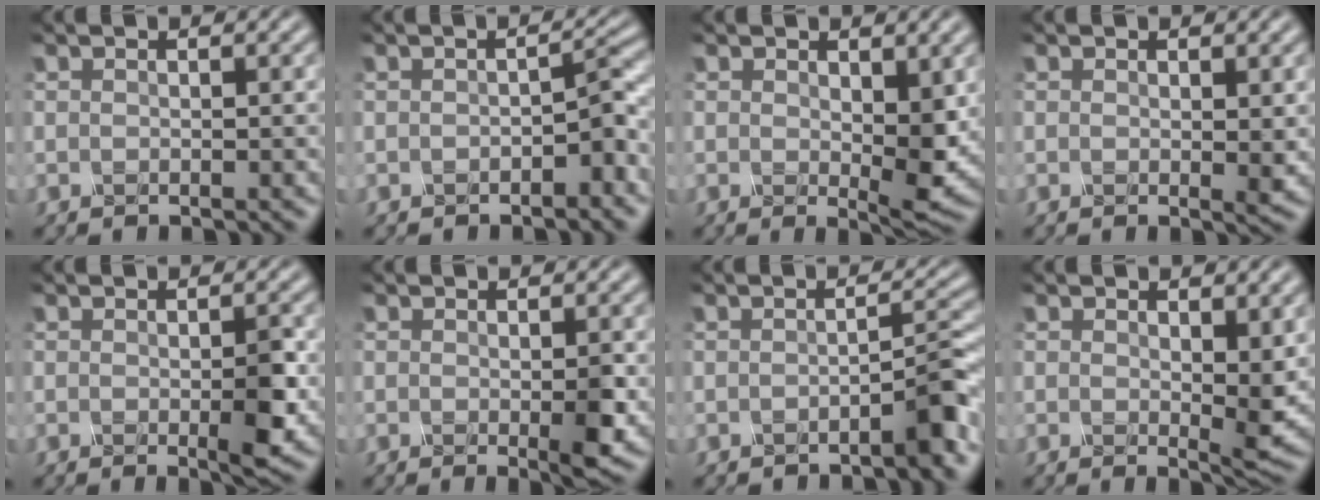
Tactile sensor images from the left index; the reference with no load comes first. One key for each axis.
{"total": 1.8, "fx": -1.2, "fy": 0.1, "fz": 1.3, "tx": -0.030, "ty": 0.009, "tz": -0.015}
{"total": 3.7, "fx": 0.1, "fy": 1.2, "fz": 3.5, "tx": -0.069, "ty": -0.006, "tz": 0.009}
{"total": 1.3, "fx": 0.0, "fy": 0.1, "fz": 1.2, "tx": -0.032, "ty": -0.004, "tz": 0.006}
{"total": 2.8, "fx": -0.9, "fy": 0.4, "fz": 2.6, "tx": -0.059, "ty": -0.006, "tz": -0.008}
{"total": 2.5, "fx": -0.7, "fy": 0.3, "fz": 2.4, "tx": -0.054, "ty": -0.007, "tz": -0.005}
{"total": 2.8, "fx": -2.0, "fy": 0.1, "fz": 2.0, "tx": -0.029, "ty": 0.011, "tz": -0.034}
{"total": 3.4, "fx": 0.2, "fy": 0.9, "fz": 3.2, "tx": -0.063, "ty": -0.005, "tz": 0.009}